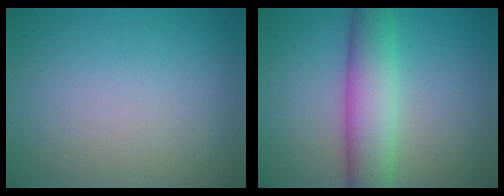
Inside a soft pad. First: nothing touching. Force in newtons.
{"total": 6.1, "press": 6.1, "slide": 0.1}